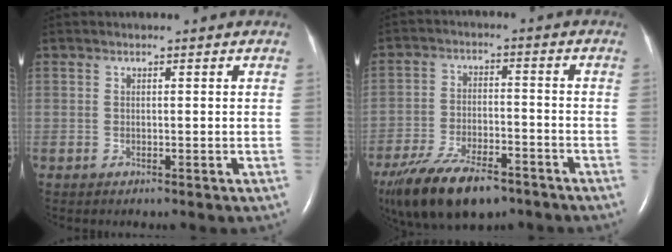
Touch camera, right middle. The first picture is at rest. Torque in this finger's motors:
{"motor_torque": [1.08, -1.06, 0.46, 0.19]}